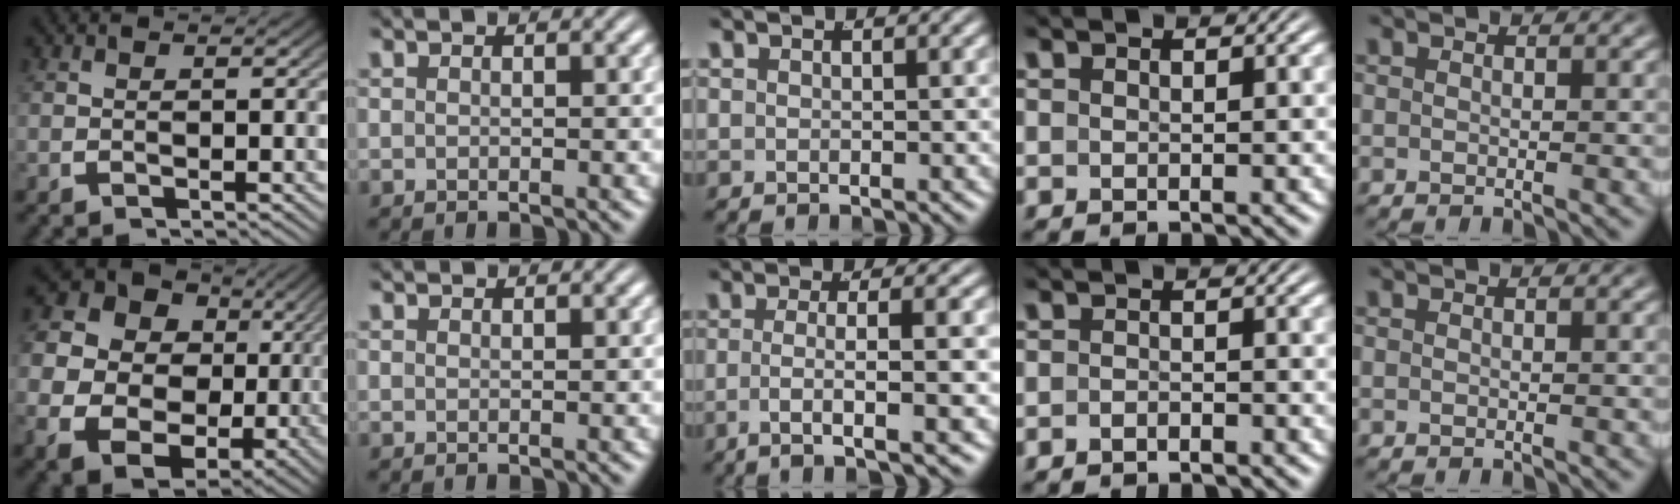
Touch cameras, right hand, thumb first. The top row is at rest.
{"thumb": {"total": 18.9, "force": [2.7, 15.0, 11.2], "torque": [-0.256, -0.038, 0.044]}, "index": {"total": 0.6, "force": [0.6, -0.2, -0.1], "torque": [0.008, -0.001, 0.011]}, "middle": {"total": 4.7, "force": [-2.2, 0.0, 4.2], "torque": [-0.079, -0.017, -0.027]}, "ring": {"total": 1.7, "force": [-1.7, 0.1, 0.0], "torque": [-0.004, -0.006, -0.026]}}